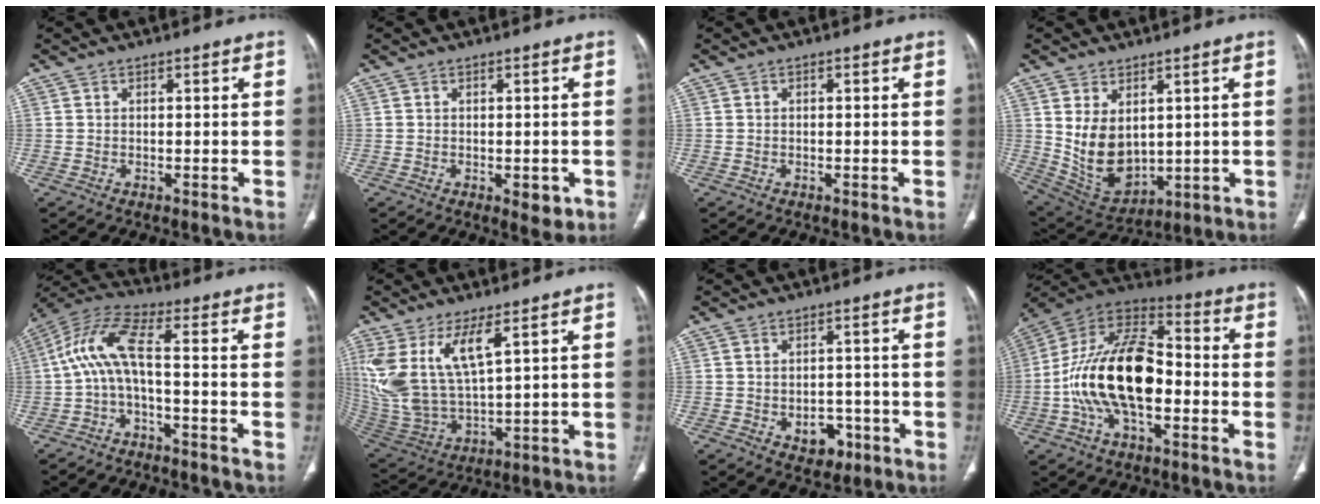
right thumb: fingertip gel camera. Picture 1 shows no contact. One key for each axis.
{"total": 3.2, "fx": -1.0, "fy": 1.7, "fz": 2.5, "tx": -0.019, "ty": -0.003, "tz": -0.005}
{"total": 0.0}
{"total": 11.4, "fx": 1.8, "fy": 7.6, "fz": 8.3, "tx": -0.126, "ty": -0.014, "tz": 0.068}
{"total": 9.2, "fx": -2.2, "fy": 2.2, "fz": 8.7, "tx": -0.196, "ty": 0.052, "tz": -0.049}
{"total": 14.5, "fx": 6.3, "fy": 5.4, "fz": 11.8, "tx": -0.258, "ty": -0.031, "tz": 0.147}
{"total": 5.4, "fx": -2.0, "fy": 4.0, "fz": 3.0, "tx": -0.015, "ty": 0.017, "tz": -0.017}
{"total": 21.0, "fx": -3.6, "fy": 11.3, "fz": 17.4, "tx": -0.307, "ty": 0.043, "tz": -0.068}